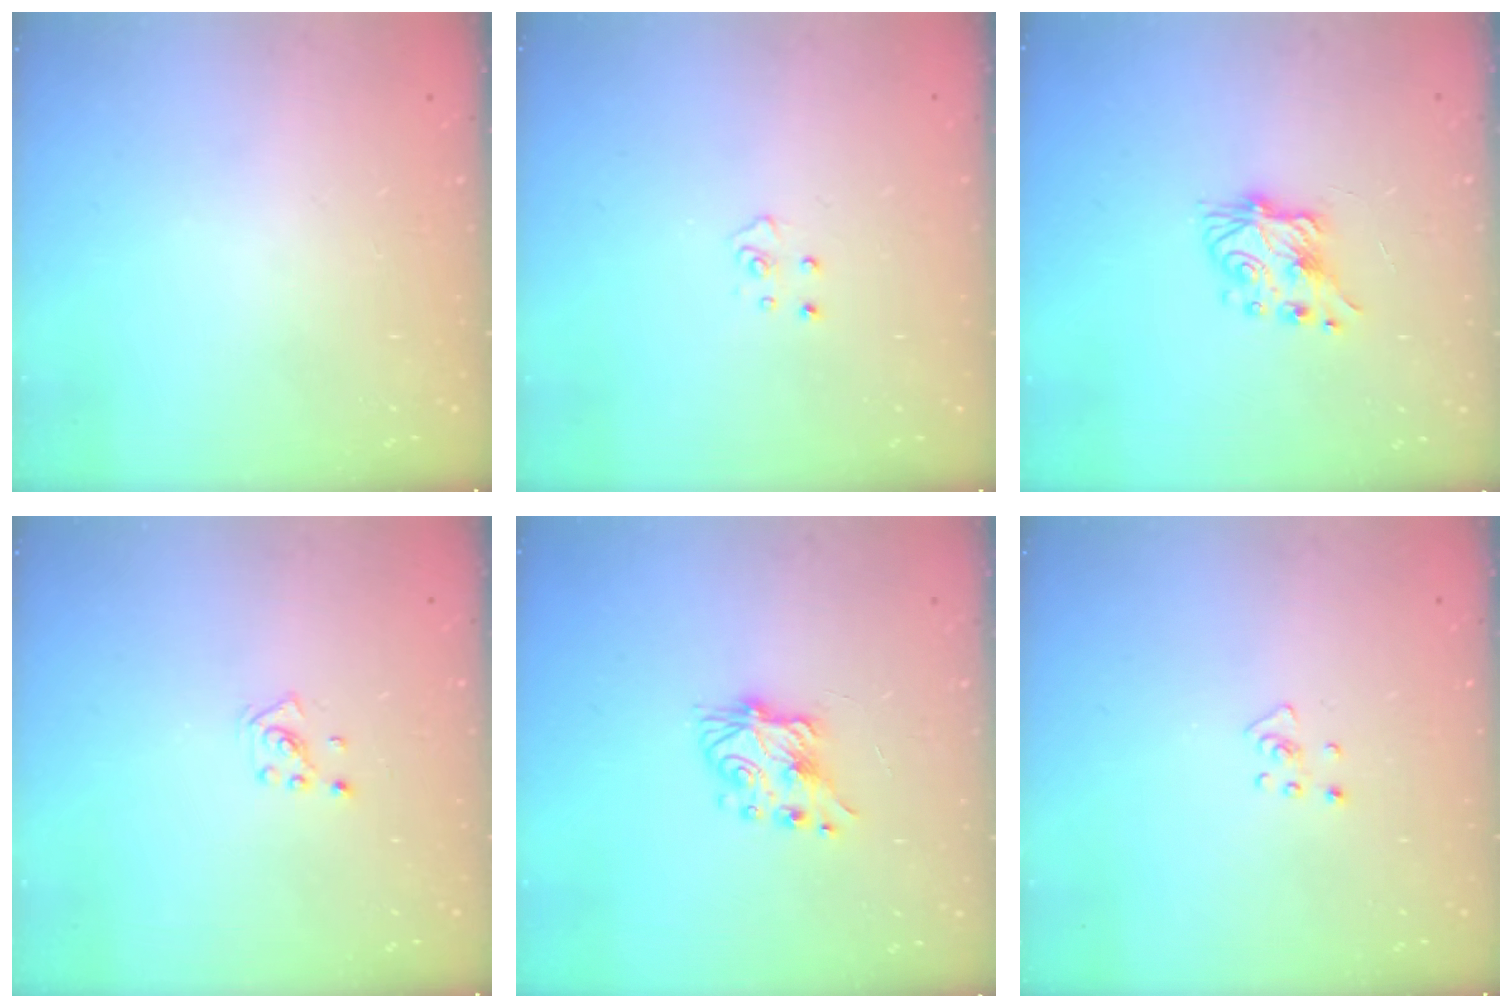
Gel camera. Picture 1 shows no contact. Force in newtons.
{"total": 3.8, "press": 3.8, "slide": 0.3}
{"total": 7.1, "press": 7.1, "slide": 0.5}
{"total": 2.2, "press": 2.2, "slide": 0.6}
{"total": 7.1, "press": 7.1, "slide": 0.5}
{"total": 3.6, "press": 3.6, "slide": 0.2}